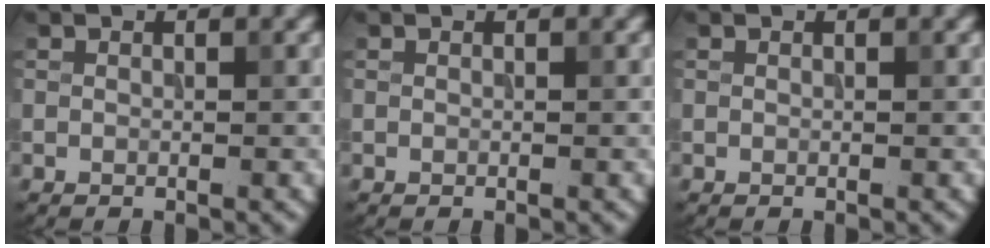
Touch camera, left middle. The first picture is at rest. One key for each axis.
{"total": 0.0}
{"total": 0.0}